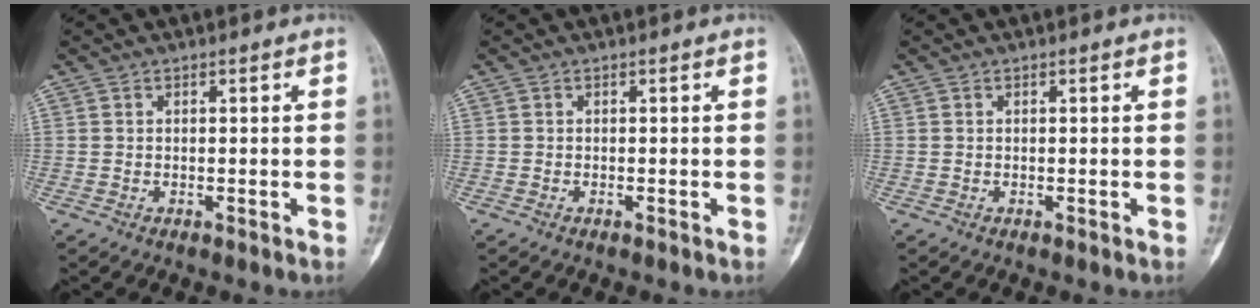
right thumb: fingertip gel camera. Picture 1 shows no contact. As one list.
[{"total": 0.0}, {"total": 0.0}]